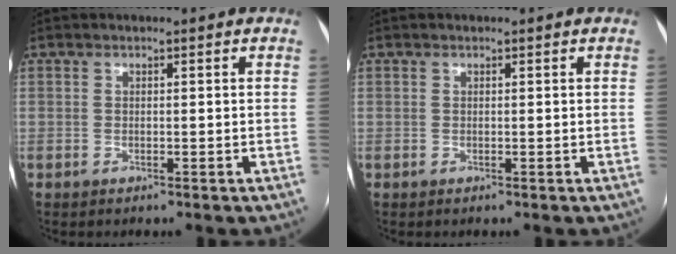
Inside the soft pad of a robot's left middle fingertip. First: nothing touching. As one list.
[{"total": 0.0}]